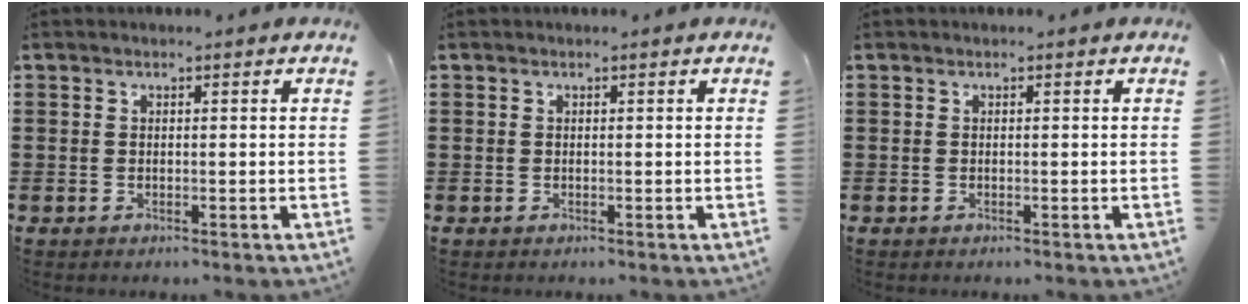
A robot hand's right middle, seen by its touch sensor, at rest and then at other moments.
{"total": 0.0}
{"total": 0.0}